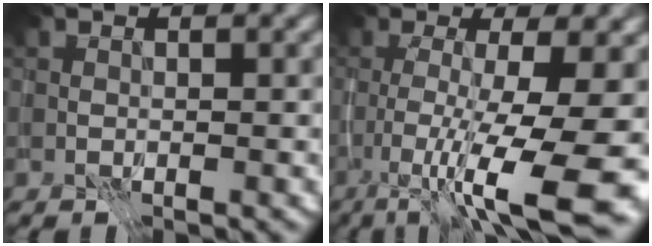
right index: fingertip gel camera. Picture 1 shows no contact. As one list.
[{"total": 12.8, "force": [-3.7, 2.9, 11.9], "torque": [-0.169, -0.010, -0.047]}]